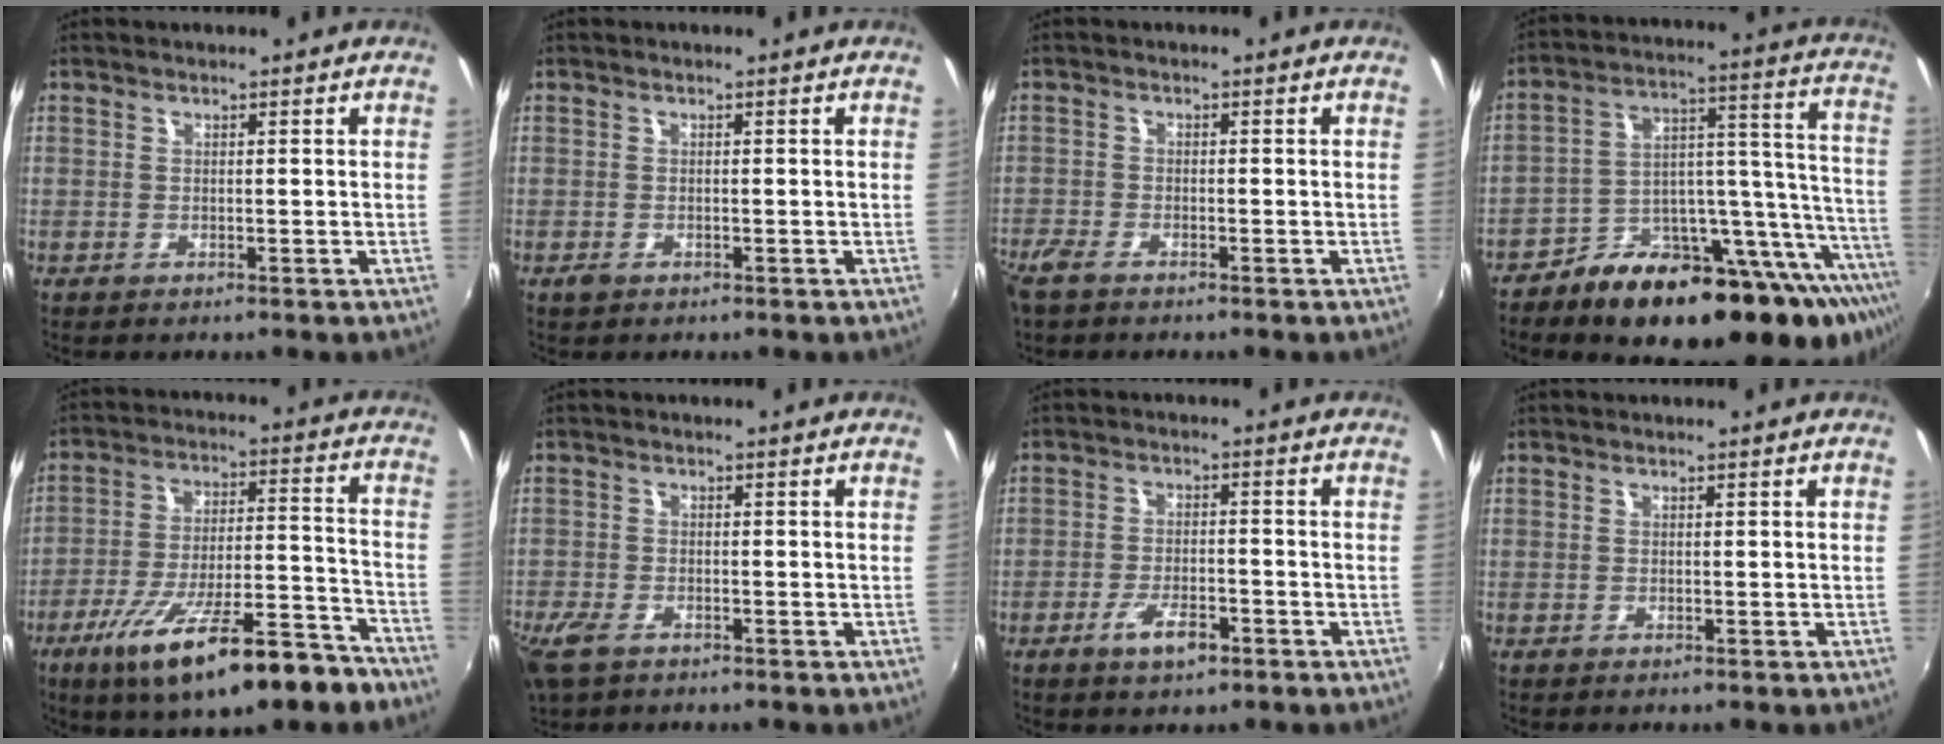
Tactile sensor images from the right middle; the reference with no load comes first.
{"total": 1.1, "force": [-0.7, 0.7, 0.5], "torque": [-0.011, -0.003, -0.014]}
{"total": 3.7, "force": [-3.0, 1.3, 1.8], "torque": [-0.050, -0.011, -0.062]}
{"total": 27.8, "force": [-18.6, 10.2, 18.0], "torque": [-0.222, 0.012, -0.267]}
{"total": 20.2, "force": [-13.5, 4.9, 14.1], "torque": [-0.245, -0.029, -0.204]}
{"total": 6.0, "force": [-3.8, 3.0, 3.5], "torque": [-0.095, -0.019, -0.076]}
{"total": 5.4, "force": [-3.2, 1.9, 3.9], "torque": [-0.084, -0.004, -0.054]}
{"total": 0.0}